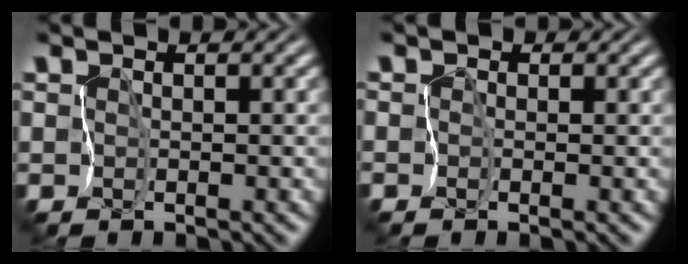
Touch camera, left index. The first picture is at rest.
{"total": 1.0, "force": [0.0, 1.0, 0.3], "torque": [0.007, 0.015, -0.008]}